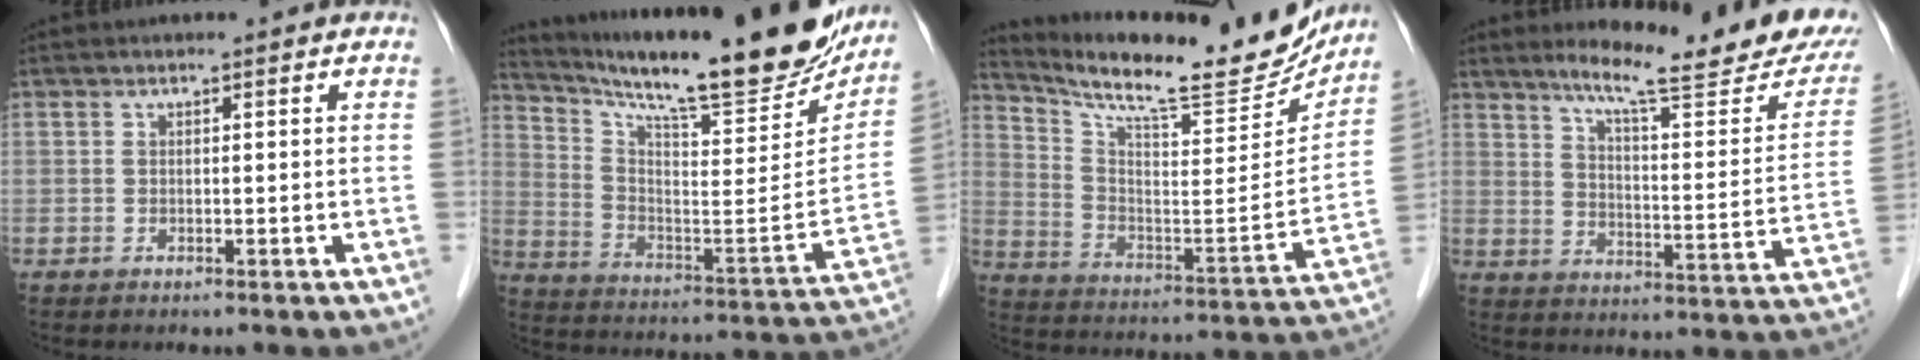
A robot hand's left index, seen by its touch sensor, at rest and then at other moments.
{"total": 27.7, "force": [23.2, 3.5, 14.6], "torque": [-0.242, -0.062, 0.327]}
{"total": 21.5, "force": [19.4, 2.6, 9.0], "torque": [-0.155, -0.048, 0.284]}
{"total": 20.2, "force": [16.3, 1.8, 11.6], "torque": [-0.157, -0.049, 0.210]}